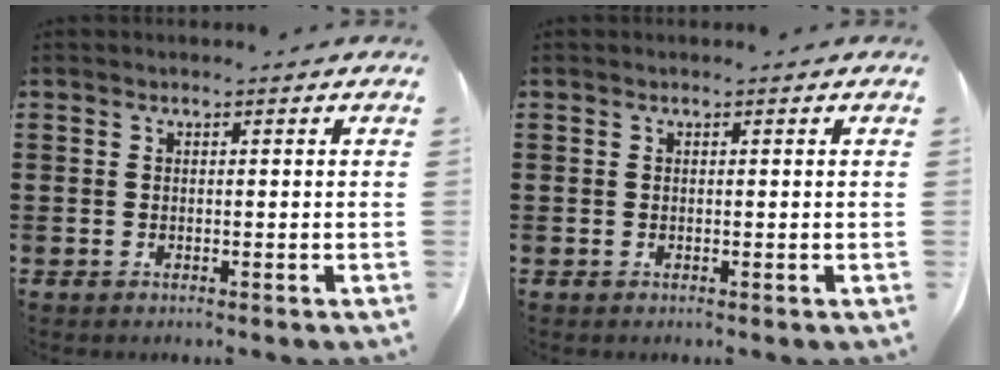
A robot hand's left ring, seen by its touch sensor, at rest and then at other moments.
{"total": 0.0}